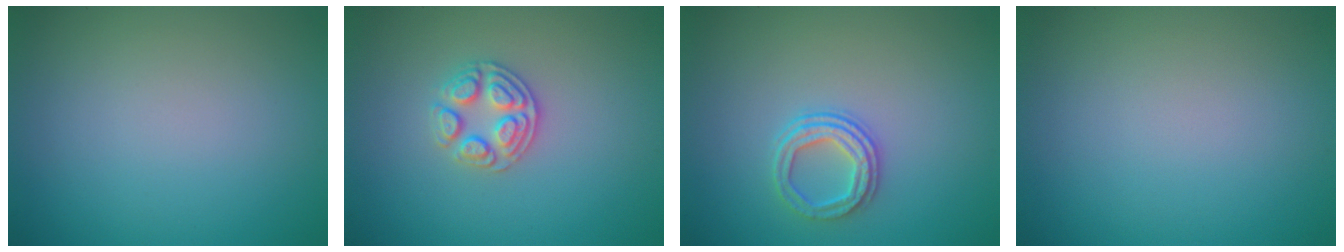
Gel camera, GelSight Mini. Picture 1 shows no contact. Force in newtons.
{"total": 2.7, "press": 2.6, "slide": 0.8}
{"total": 2.7, "press": 2.4, "slide": 1.2}
{"total": 0.0}